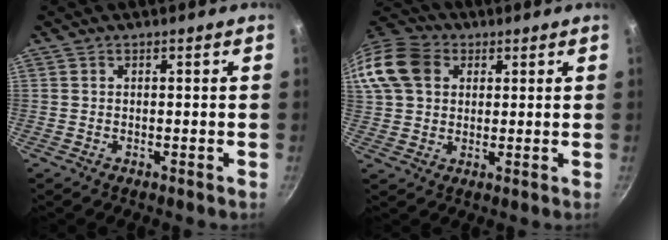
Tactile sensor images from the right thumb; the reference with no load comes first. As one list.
[{"total": 15.5, "force": [4.7, 12.2, 8.4], "torque": [-0.177, 0.023, 0.075]}]